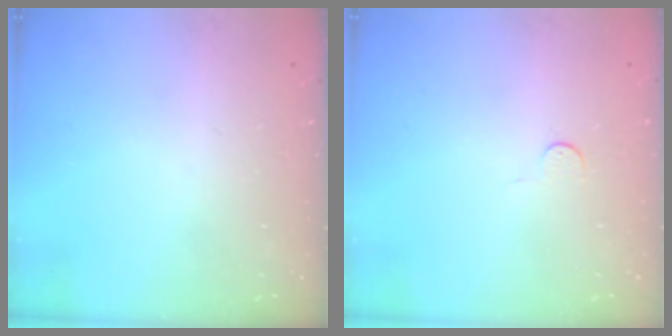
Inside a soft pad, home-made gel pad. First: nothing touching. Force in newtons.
{"total": 3.2, "press": 3.2, "slide": 0.4}